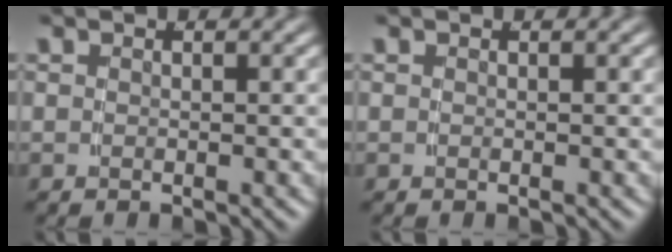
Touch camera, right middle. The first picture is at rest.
{"total": 0.0}